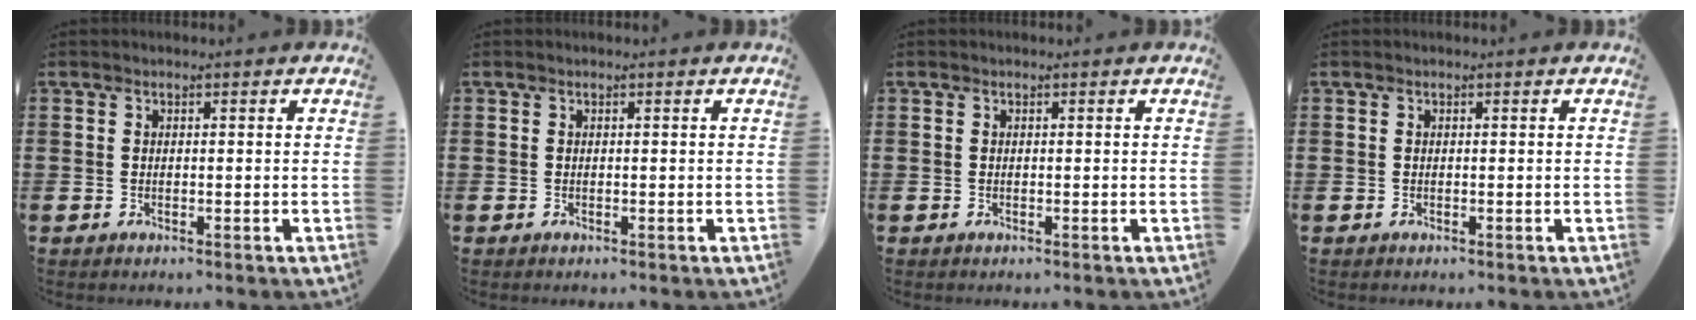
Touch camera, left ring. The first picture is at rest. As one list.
[{"total": 0.0}, {"total": 0.0}, {"total": 0.0}]